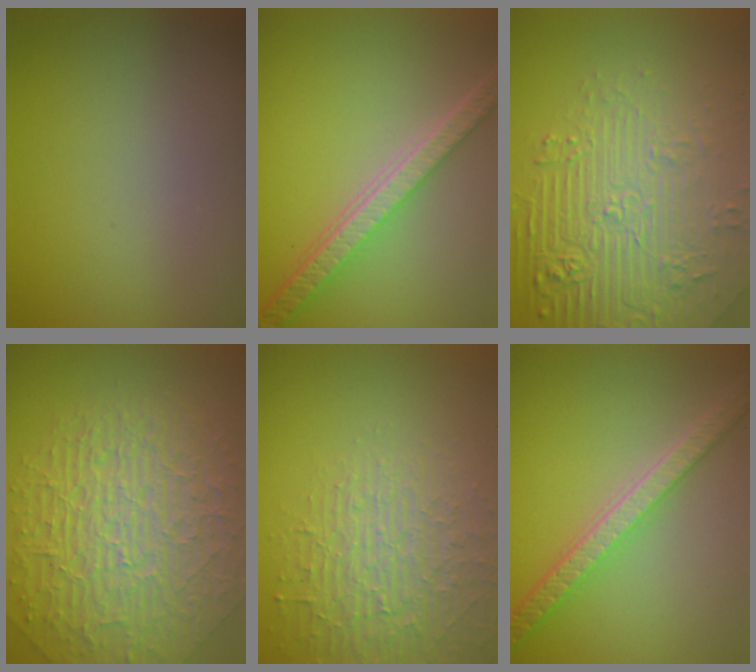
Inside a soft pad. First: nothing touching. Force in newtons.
{"total": 5.9, "press": 4.3, "slide": 4.0}
{"total": 8.6, "press": 6.0, "slide": 6.1}
{"total": 9.9, "press": 6.6, "slide": 7.3}
{"total": 4.0, "press": 3.9, "slide": 0.7}
{"total": 4.1, "press": 3.8, "slide": 1.4}